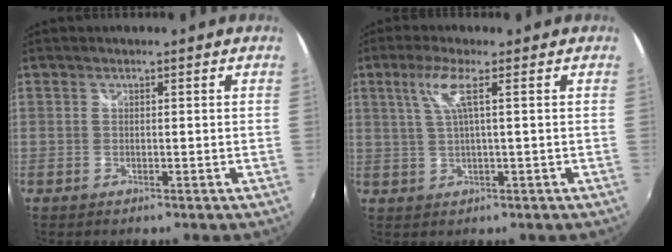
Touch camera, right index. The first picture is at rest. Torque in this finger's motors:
{"motor_torque": [0.54, 0.23, 0.25, 0.09]}